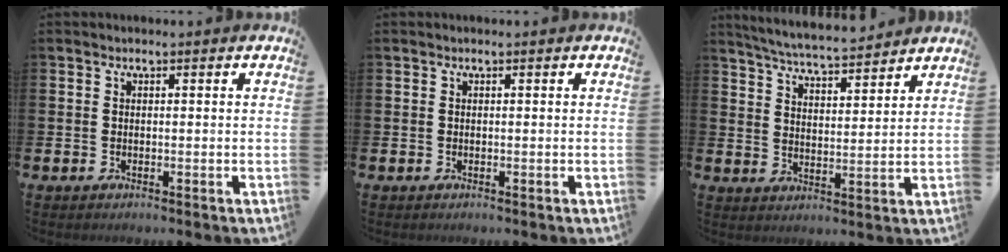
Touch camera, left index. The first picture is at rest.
{"total": 0.0}
{"total": 5.8, "force": [5.7, 0.2, 0.9], "torque": [-0.043, -0.035, 0.102]}